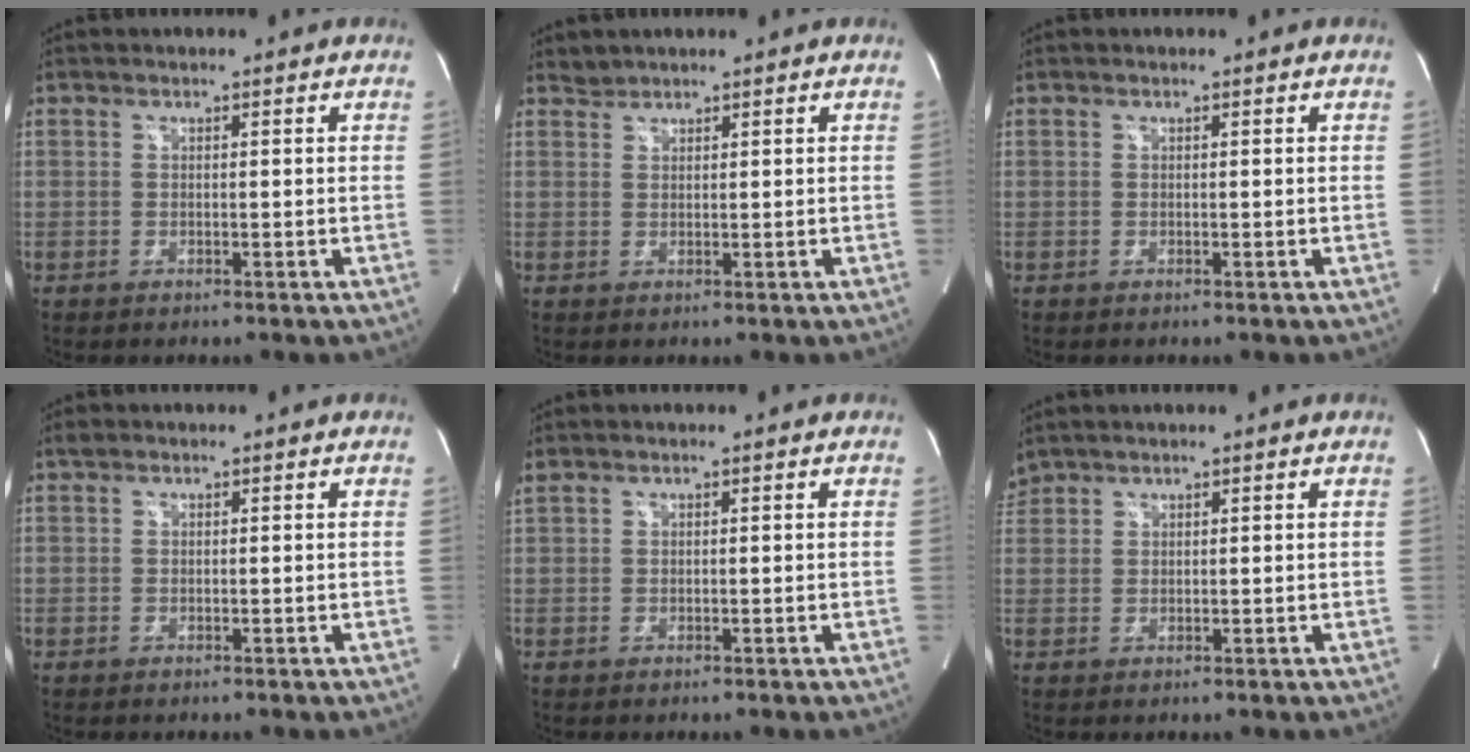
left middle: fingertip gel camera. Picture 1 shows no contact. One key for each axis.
{"total": 1.2, "fx": 1.2, "fy": 0.1, "fz": -0.3, "tx": 0.002, "ty": 0.001, "tz": 0.024}
{"total": 0.0}
{"total": 0.7, "fx": 0.5, "fy": 0.4, "fz": 0.1, "tx": -0.004, "ty": 0.008, "tz": 0.008}
{"total": 0.7, "fx": 0.6, "fy": 0.0, "fz": 0.4, "tx": -0.027, "ty": 0.023, "tz": 0.022}
{"total": 2.0, "fx": 2.0, "fy": 0.5, "fz": 0.0, "tx": -0.006, "ty": 0.018, "tz": 0.043}